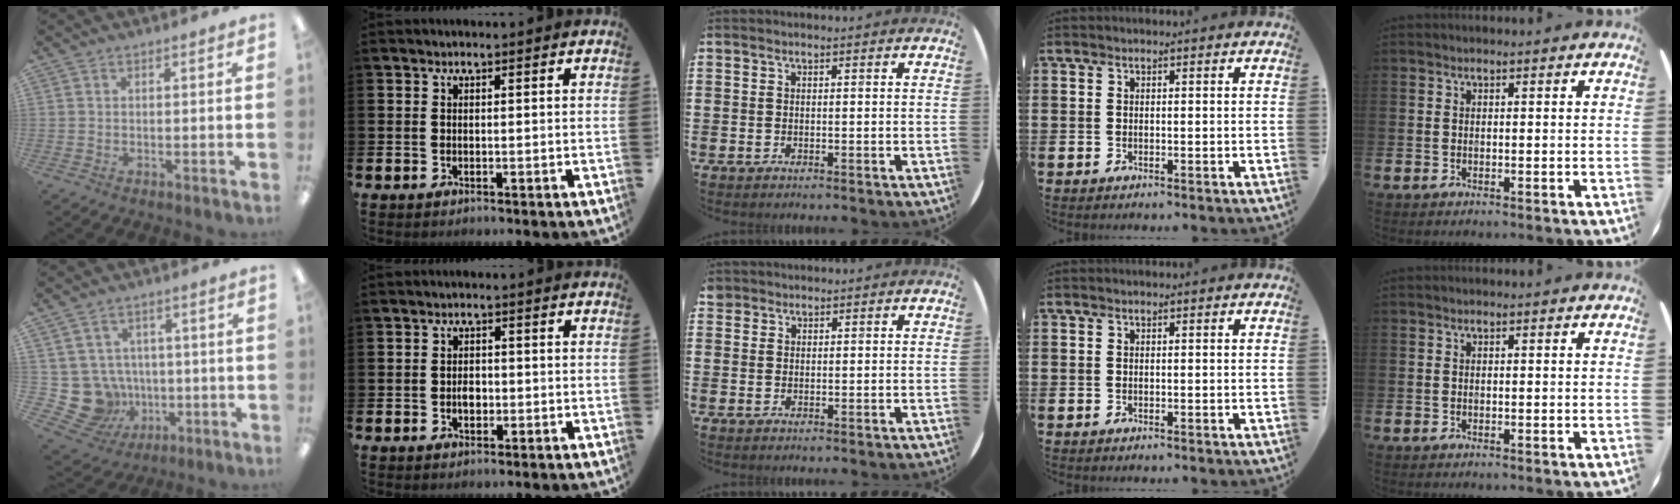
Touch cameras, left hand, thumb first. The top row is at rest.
{"thumb": {"total": 10.5, "force": [-1.1, 10.0, 2.8], "torque": [-0.096, 0.000, -0.007]}, "index": {"total": 2.0, "force": [-0.3, 1.4, 1.4], "torque": [-0.015, 0.000, -0.010]}, "middle": {"total": 1.2, "force": [1.1, 0.6, 0.0], "torque": [0.006, -0.001, 0.020]}}